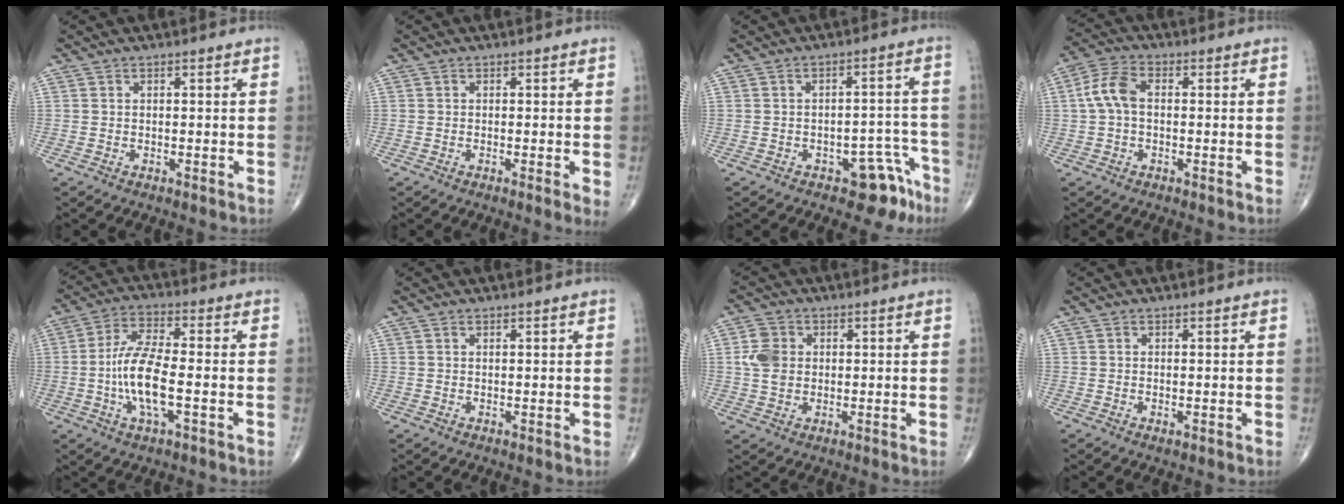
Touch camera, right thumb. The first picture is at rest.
{"total": 1.9, "force": [0.0, 0.3, 1.9], "torque": [-0.031, -0.007, -0.002]}
{"total": 7.3, "force": [-4.8, 3.9, 4.0], "torque": [-0.012, 0.046, -0.059]}
{"total": 6.6, "force": [0.3, 4.0, 5.2], "torque": [-0.114, 0.022, -0.001]}
{"total": 11.0, "force": [-2.1, 3.5, 10.2], "torque": [-0.213, 0.015, -0.043]}
{"total": 0.0}
{"total": 5.5, "force": [0.7, 4.4, 3.3], "torque": [-0.056, 0.003, 0.012]}
{"total": 0.6, "force": [-0.2, 0.2, 0.5], "torque": [-0.009, -0.003, -0.001]}